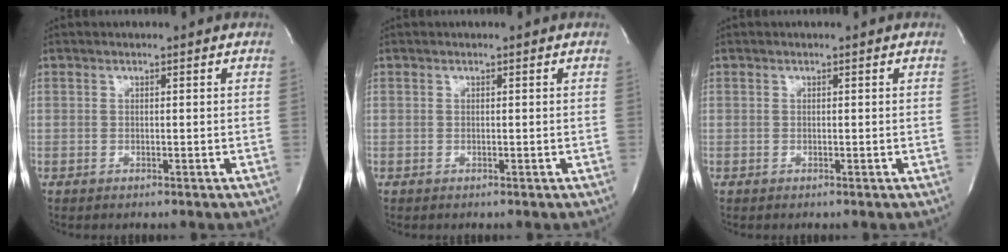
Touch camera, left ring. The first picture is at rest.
{"total": 0.0}
{"total": 0.0}